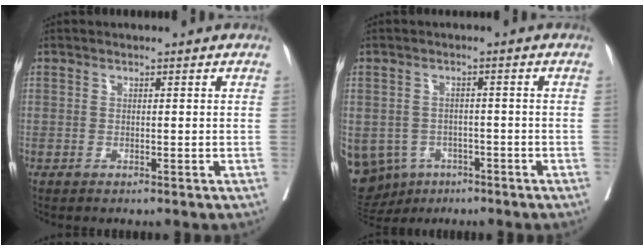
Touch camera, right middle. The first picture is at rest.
{"total": 15.0, "force": [-7.2, 12.0, 5.4], "torque": [-0.164, 0.001, -0.091]}